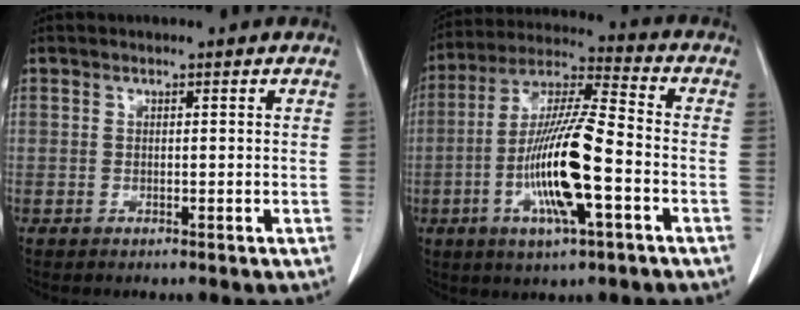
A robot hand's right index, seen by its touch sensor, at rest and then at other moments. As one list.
[{"total": 15.9, "force": [-4.3, 2.1, 15.2], "torque": [-0.301, -0.004, -0.078]}]